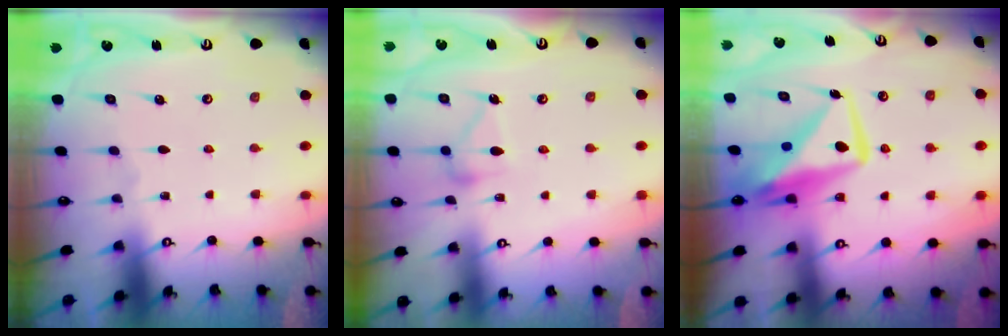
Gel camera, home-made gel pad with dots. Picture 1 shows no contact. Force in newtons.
{"total": 13.3, "press": 13.3, "slide": 0.6}
{"total": 11.3, "press": 11.3, "slide": 1.0}